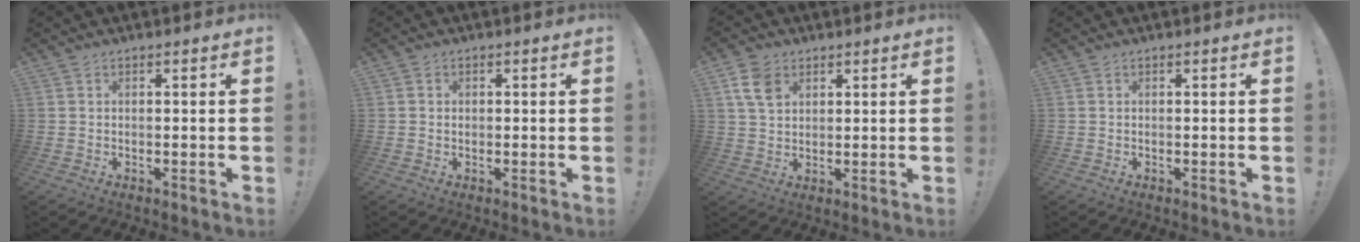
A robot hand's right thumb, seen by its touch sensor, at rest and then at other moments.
{"total": 1.0, "force": [0.1, 1.0, 0.1], "torque": [-0.001, 0.003, 0.002]}
{"total": 7.9, "force": [3.7, 5.5, 4.4], "torque": [-0.077, -0.006, 0.072]}
{"total": 0.0}